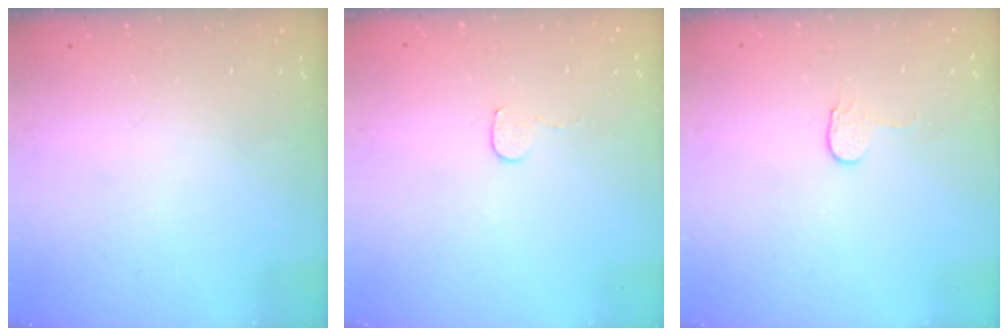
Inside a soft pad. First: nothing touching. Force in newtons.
{"total": 4.1, "press": 4.1, "slide": 0.3}
{"total": 2.9, "press": 2.9, "slide": 0.3}